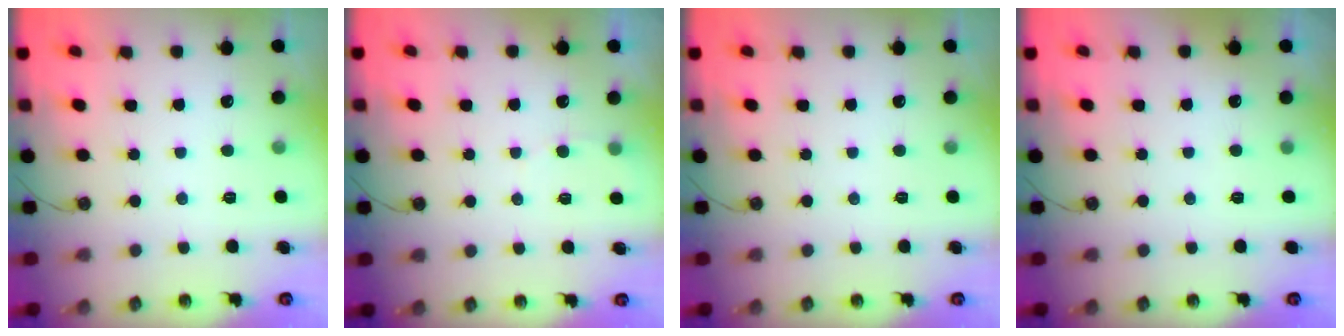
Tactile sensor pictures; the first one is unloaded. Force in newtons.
{"total": 3.3, "press": 3.3, "slide": 0.3}
{"total": 0.0}
{"total": 1.1, "press": 0.6, "slide": 0.9}